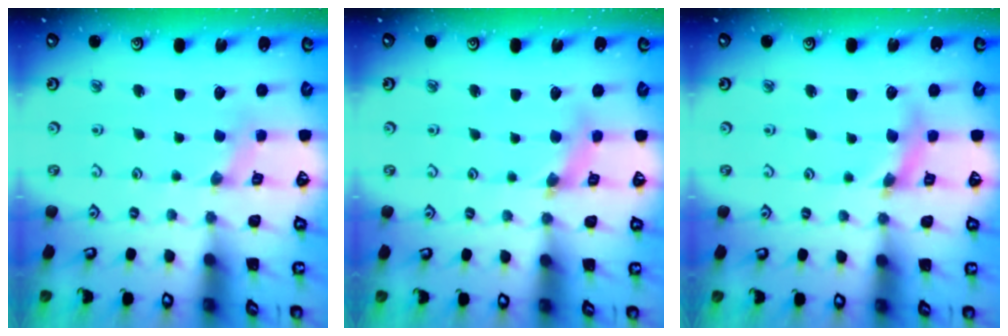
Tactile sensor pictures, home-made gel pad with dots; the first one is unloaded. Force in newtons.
{"total": 3.4, "press": 3.3, "slide": 0.4}
{"total": 5.9, "press": 5.9, "slide": 0.7}